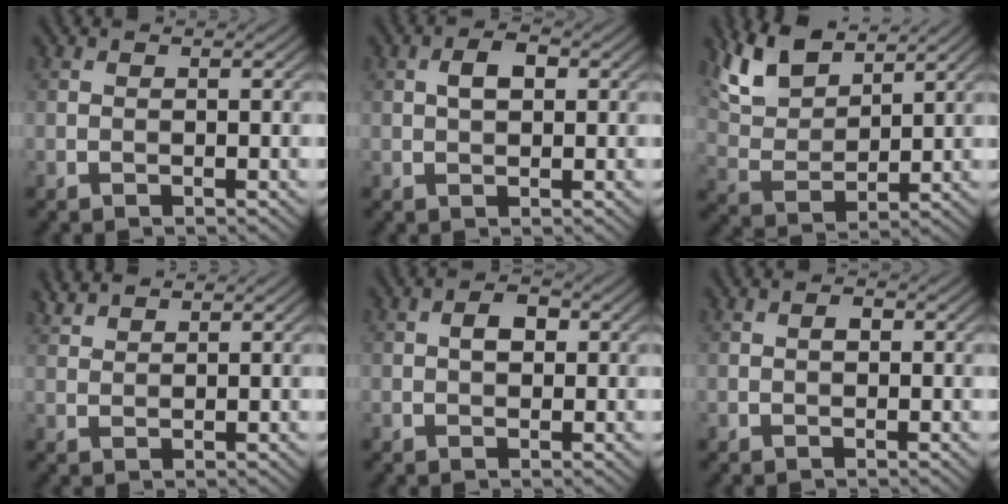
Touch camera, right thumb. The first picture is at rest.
{"total": 2.8, "force": [0.6, 1.6, 2.2], "torque": [-0.040, 0.005, 0.008]}
{"total": 8.9, "force": [6.5, 3.6, 4.9], "torque": [-0.123, 0.009, 0.132]}
{"total": 2.6, "force": [2.4, 0.5, 0.9], "torque": [-0.024, 0.005, 0.051]}
{"total": 2.4, "force": [0.3, 1.6, 1.8], "torque": [-0.031, 0.003, 0.002]}
{"total": 1.0, "force": [0.1, 0.7, 0.7], "torque": [-0.011, 0.002, 0.000]}